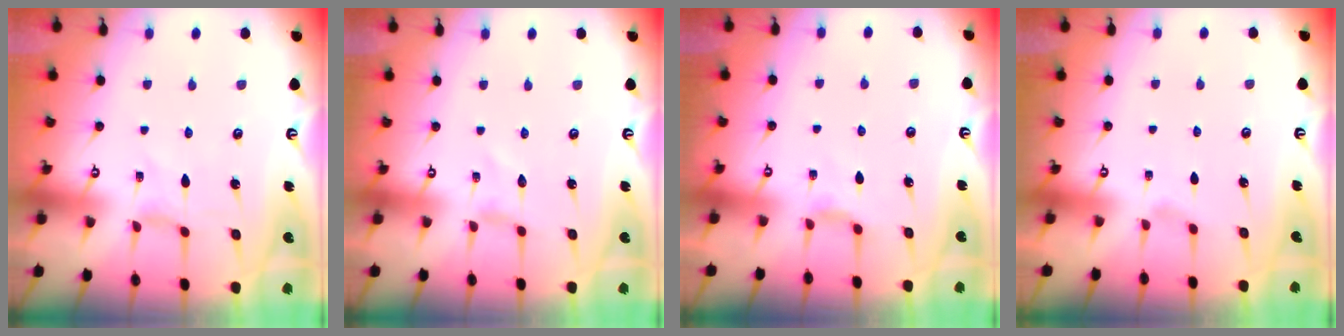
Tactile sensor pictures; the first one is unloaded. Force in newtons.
{"total": 0.0}
{"total": 3.4, "press": 3.3, "slide": 0.5}
{"total": 0.6, "press": 0.5, "slide": 0.2}